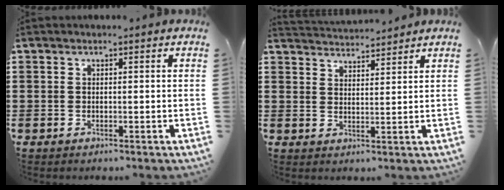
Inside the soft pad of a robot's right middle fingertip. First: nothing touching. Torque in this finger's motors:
{"motor_torque": [0.00, 0.00, 0.00, -0.02]}